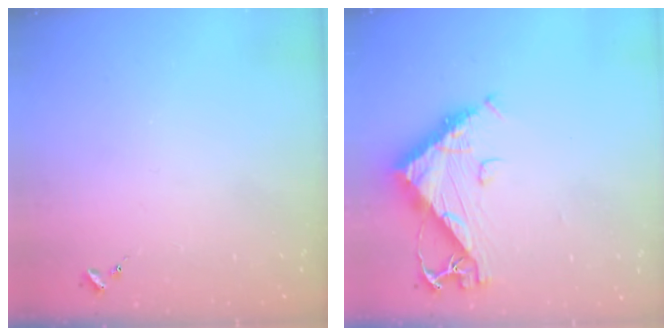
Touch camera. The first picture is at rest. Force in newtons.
{"total": 10.6, "press": 10.5, "slide": 1.1}